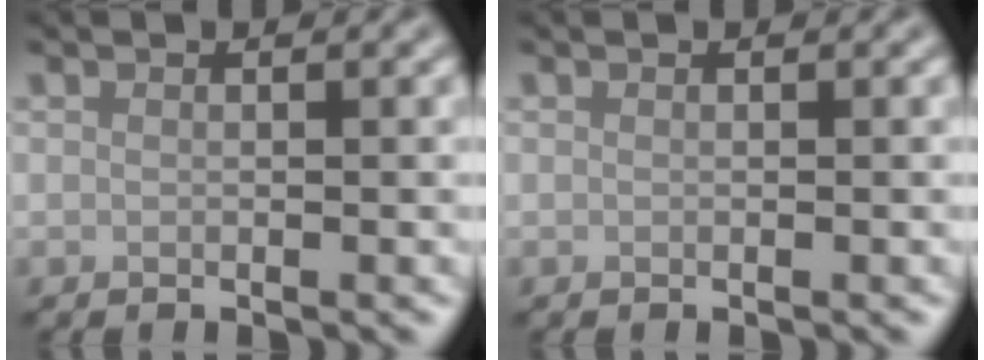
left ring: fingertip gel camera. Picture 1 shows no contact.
{"total": 0.0}